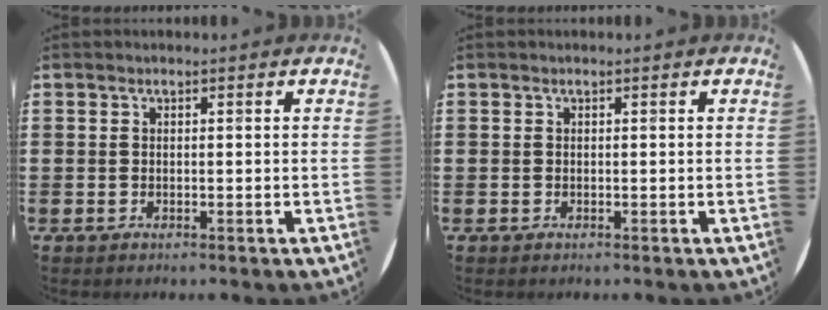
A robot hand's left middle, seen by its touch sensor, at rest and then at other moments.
{"total": 0.0}